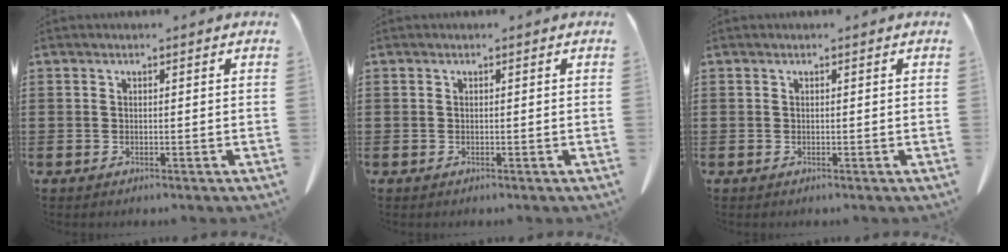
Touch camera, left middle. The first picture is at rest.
{"total": 0.0}
{"total": 0.0}